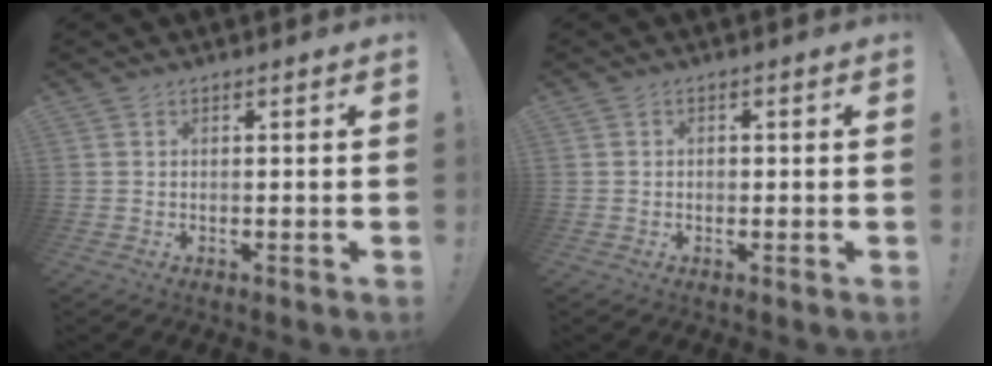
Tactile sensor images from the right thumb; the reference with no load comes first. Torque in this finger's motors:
{"motor_torque": [-0.02, 0.12, -0.07, -0.07, 0.00]}